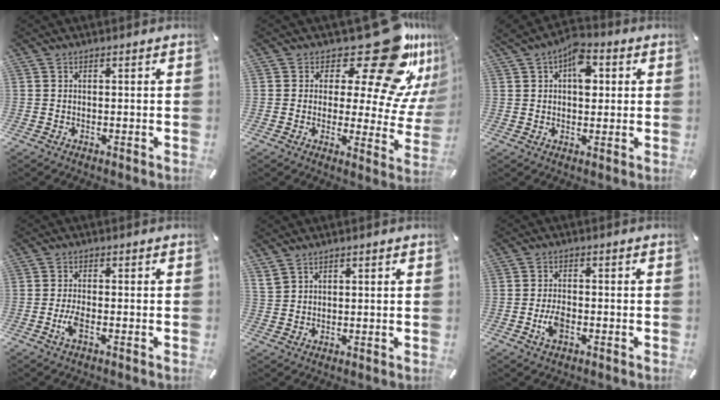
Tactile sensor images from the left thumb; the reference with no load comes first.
{"total": 23.4, "force": [14.0, 9.1, 16.3], "torque": [-0.197, -0.113, 0.227]}
{"total": 7.8, "force": [2.4, 5.0, 5.5], "torque": [-0.062, -0.005, 0.036]}
{"total": 3.4, "force": [-1.1, 1.2, 3.0], "torque": [-0.073, -0.004, -0.024]}
{"total": 2.6, "force": [2.0, 1.7, 0.5], "torque": [-0.013, -0.001, 0.040]}
{"total": 4.3, "force": [-1.4, 2.4, 3.3], "torque": [-0.076, 0.002, -0.028]}